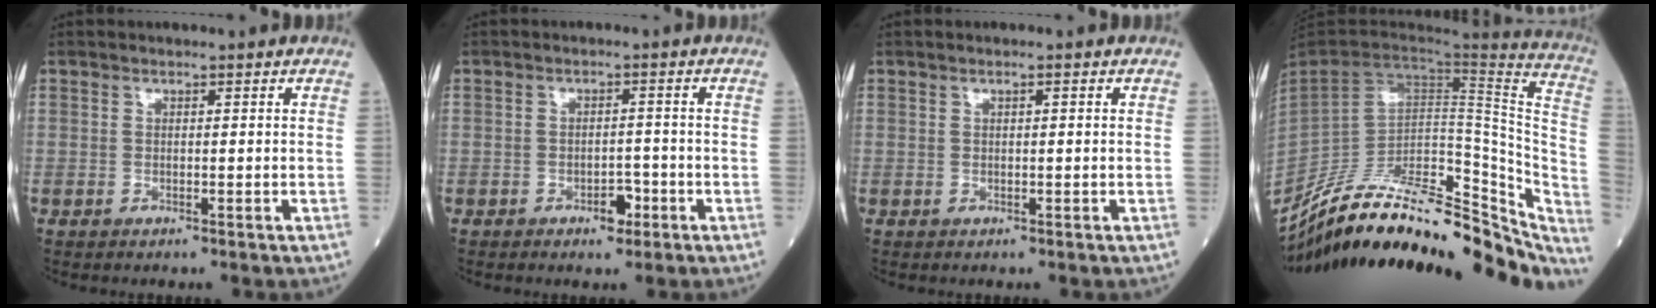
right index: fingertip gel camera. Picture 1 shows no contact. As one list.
[{"total": 2.9, "force": [-1.6, 1.7, 1.8], "torque": [-0.021, 0.006, -0.021]}, {"total": 0.7, "force": [0.2, 0.1, 0.6], "torque": [-0.014, 0.003, 0.005]}, {"total": 33.0, "force": [-25.8, 11.4, 17.2], "torque": [-0.249, -0.020, -0.371]}]